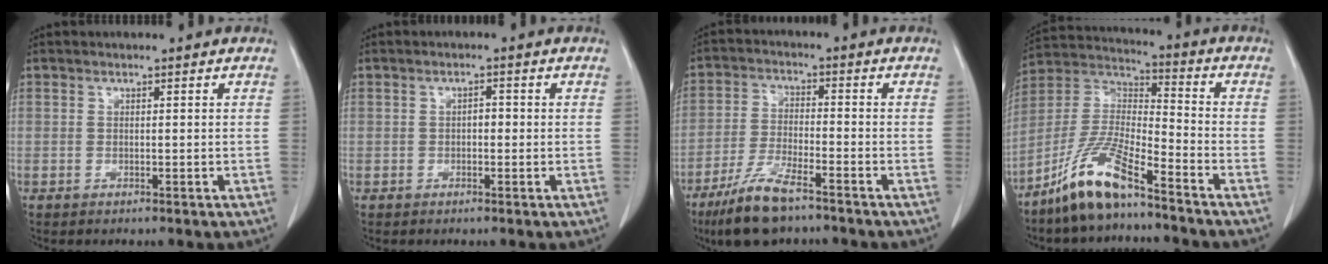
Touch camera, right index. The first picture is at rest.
{"total": 1.3, "force": [-0.1, 0.7, 1.1], "torque": [-0.012, 0.005, -0.004]}
{"total": 9.7, "force": [-6.9, 1.8, 6.5], "torque": [-0.135, -0.022, -0.129]}
{"total": 12.0, "force": [-8.7, 1.8, 8.1], "torque": [-0.176, -0.005, -0.171]}